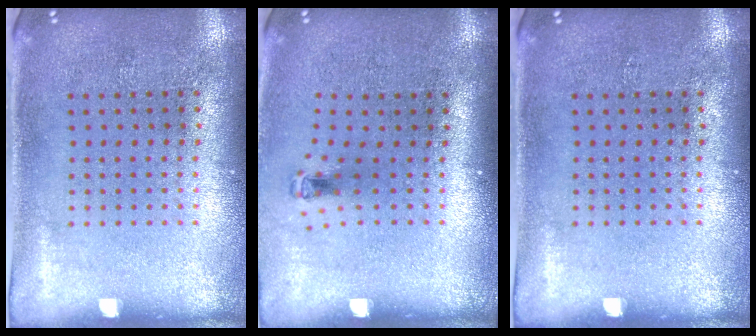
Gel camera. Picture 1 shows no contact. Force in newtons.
{"total": 0.6, "press": 0.3, "slide": 0.5}
{"total": 0.0}